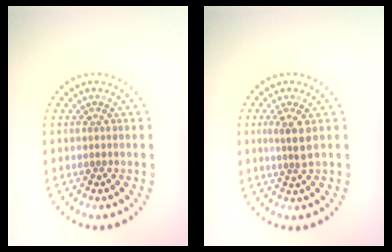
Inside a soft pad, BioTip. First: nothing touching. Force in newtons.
{"total": 2.1, "press": 1.6, "slide": 1.4}